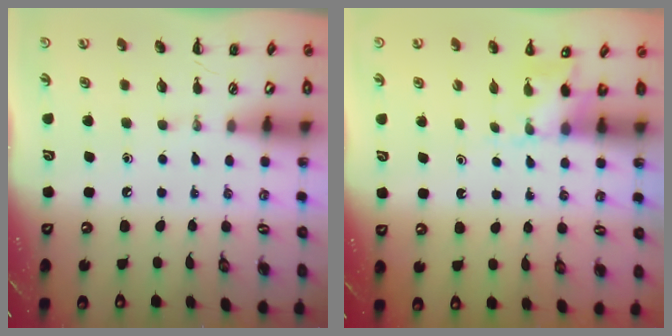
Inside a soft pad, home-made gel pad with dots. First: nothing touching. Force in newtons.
{"total": 3.0, "press": 2.8, "slide": 1.0}